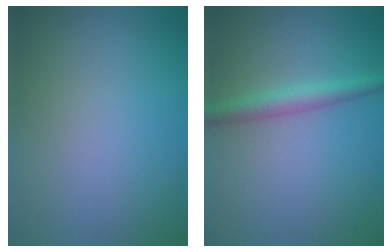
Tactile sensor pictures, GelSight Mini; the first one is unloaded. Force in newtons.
{"total": 2.4, "press": 2.4, "slide": 0.0}